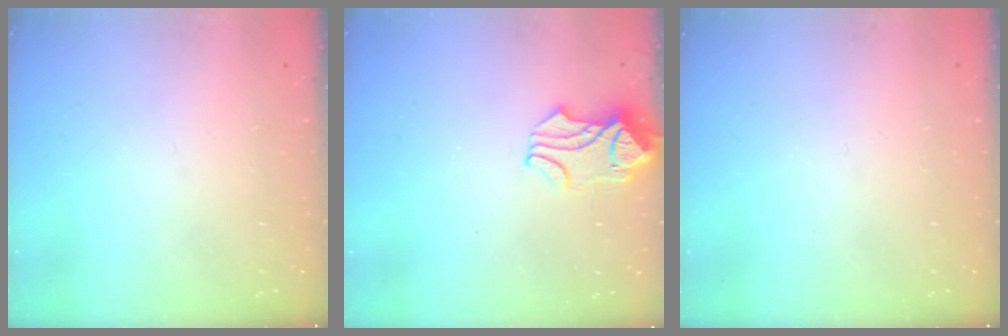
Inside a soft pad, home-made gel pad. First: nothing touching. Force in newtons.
{"total": 1.2, "press": 0.0, "slide": 1.2}
{"total": 0.0}